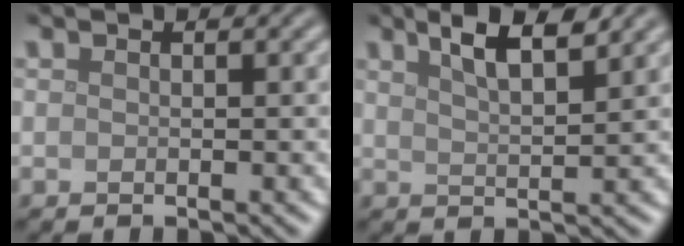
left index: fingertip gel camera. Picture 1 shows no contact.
{"total": 4.5, "force": [3.1, 1.1, 3.1], "torque": [-0.044, 0.012, 0.051]}